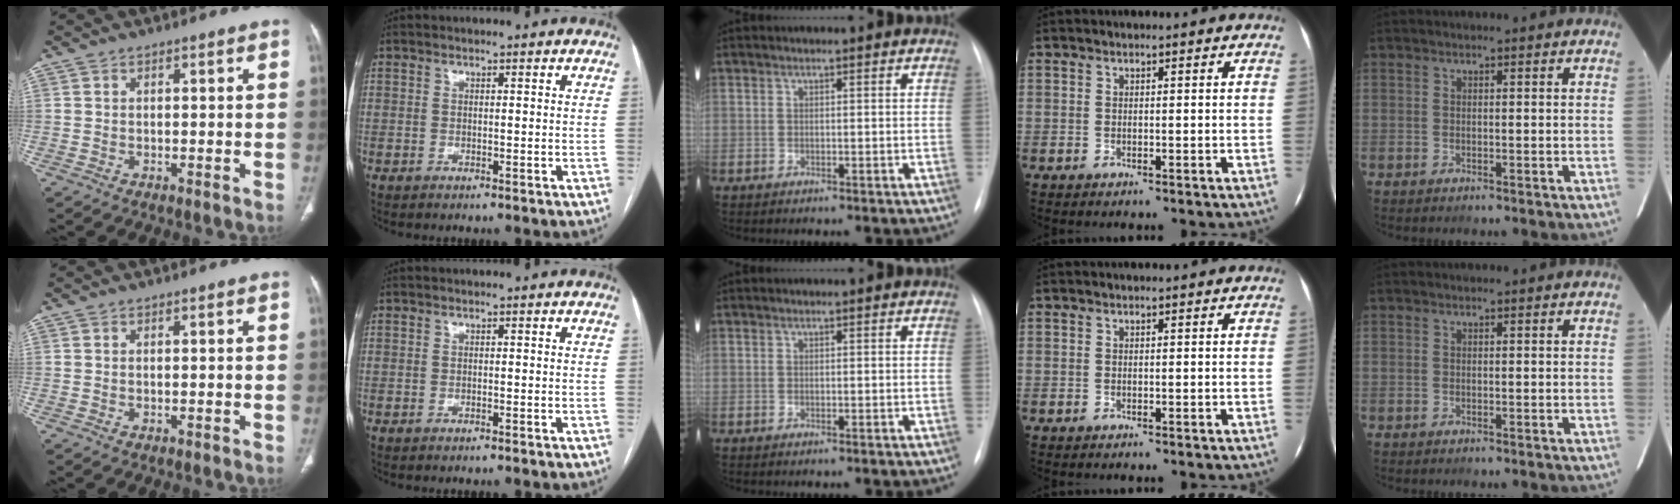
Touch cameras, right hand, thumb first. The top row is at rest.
{}